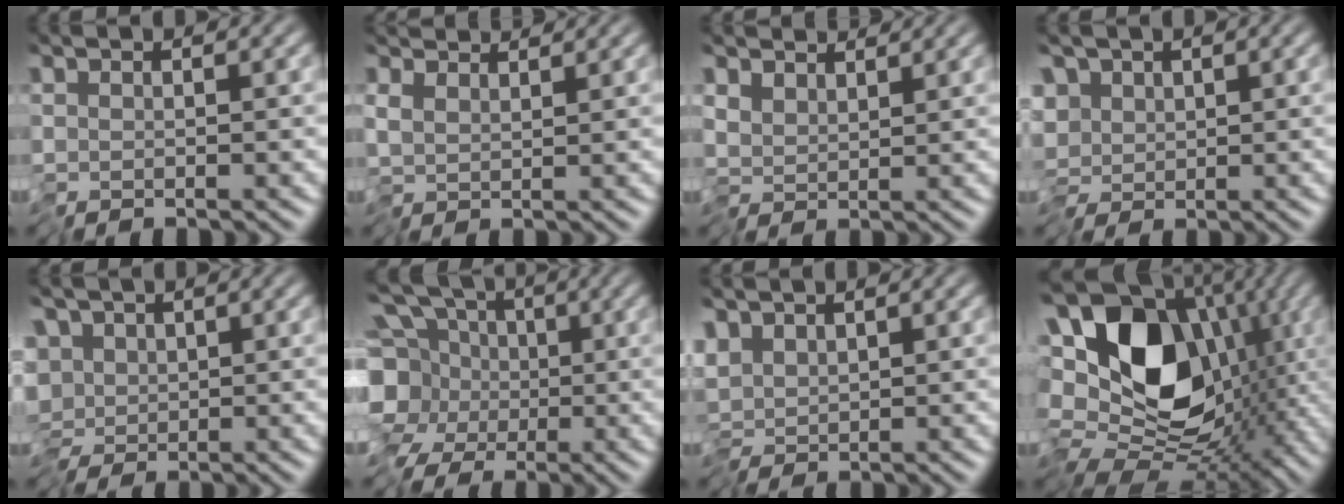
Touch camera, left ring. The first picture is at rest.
{"total": 2.4, "force": [2.0, 0.7, 1.1], "torque": [-0.025, 0.007, 0.033]}
{"total": 2.5, "force": [1.7, 1.4, 1.2], "torque": [-0.023, 0.007, 0.022]}
{"total": 3.0, "force": [-0.4, 2.0, 2.2], "torque": [-0.034, 0.009, -0.018]}
{"total": 5.5, "force": [-0.7, 4.1, 3.7], "torque": [-0.036, 0.010, -0.025]}
{"total": 10.0, "force": [-1.7, 8.5, 5.1], "torque": [-0.104, -0.007, -0.049]}
{"total": 1.6, "force": [0.3, 0.7, 1.4], "torque": [-0.022, 0.005, 0.000]}
{"total": 16.5, "force": [0.3, 12.1, 11.2], "torque": [-0.169, 0.006, 0.012]}